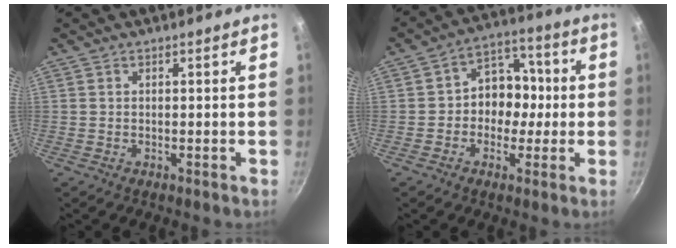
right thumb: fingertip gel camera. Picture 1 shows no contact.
{"total": 9.9, "force": [-0.7, 8.2, 5.5], "torque": [-0.016, 0.032, -0.026]}